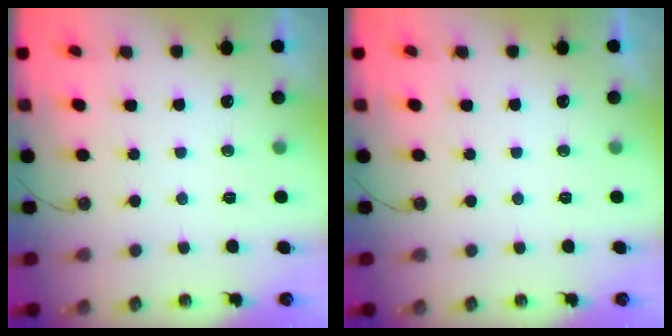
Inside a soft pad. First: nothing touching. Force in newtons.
{"total": 0.0}